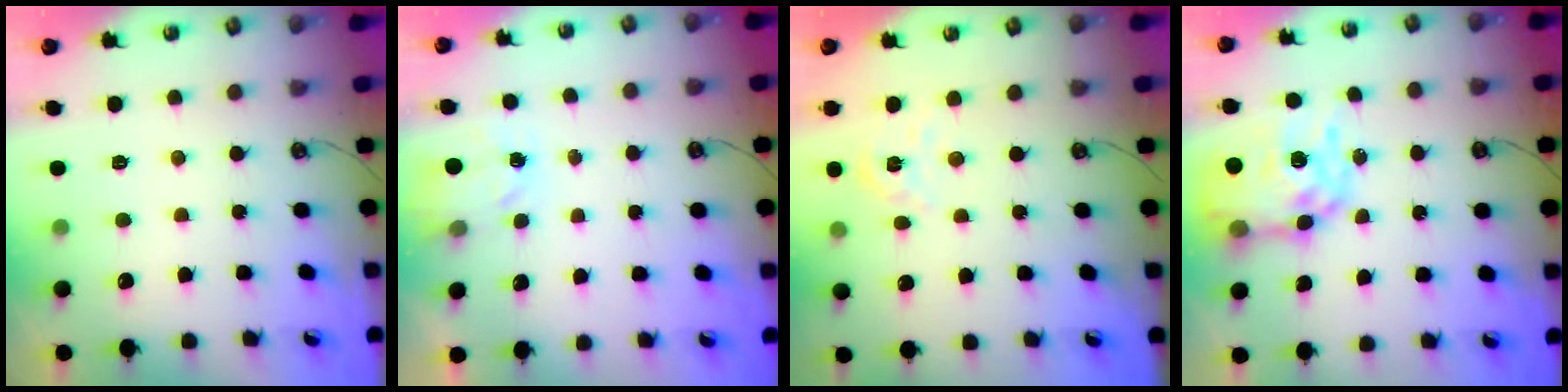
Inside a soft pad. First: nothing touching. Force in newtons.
{"total": 2.6, "press": 2.6, "slide": 0.3}
{"total": 3.7, "press": 3.7, "slide": 0.4}
{"total": 14.5, "press": 14.4, "slide": 1.2}